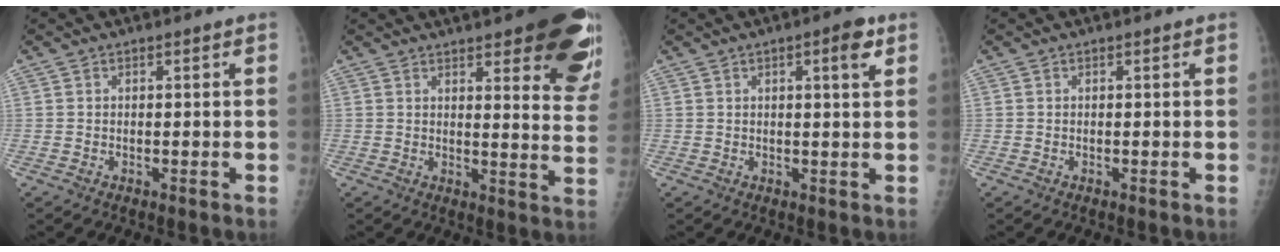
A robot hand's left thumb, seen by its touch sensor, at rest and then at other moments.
{"total": 20.2, "force": [12.4, 5.6, 14.9], "torque": [-0.156, -0.054, 0.138]}
{"total": 4.3, "force": [2.0, 1.1, 3.7], "torque": [-0.047, -0.006, 0.026]}
{"total": 0.0}